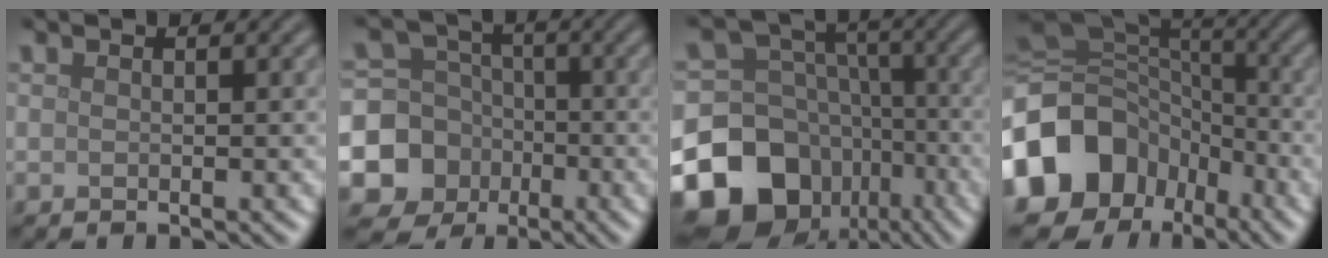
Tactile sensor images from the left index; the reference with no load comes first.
{"total": 10.2, "force": [-3.3, 9.4, 2.3], "torque": [-0.059, -0.021, -0.088]}
{"total": 16.2, "force": [-7.8, 12.5, 6.7], "torque": [-0.149, -0.023, -0.140]}
{"total": 16.5, "force": [-6.3, 13.5, 7.0], "torque": [-0.186, -0.007, -0.131]}